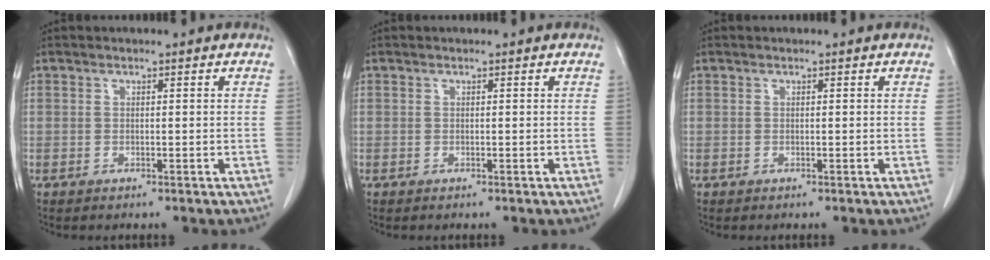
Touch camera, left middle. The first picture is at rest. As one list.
[{"total": 0.0}, {"total": 0.0}]